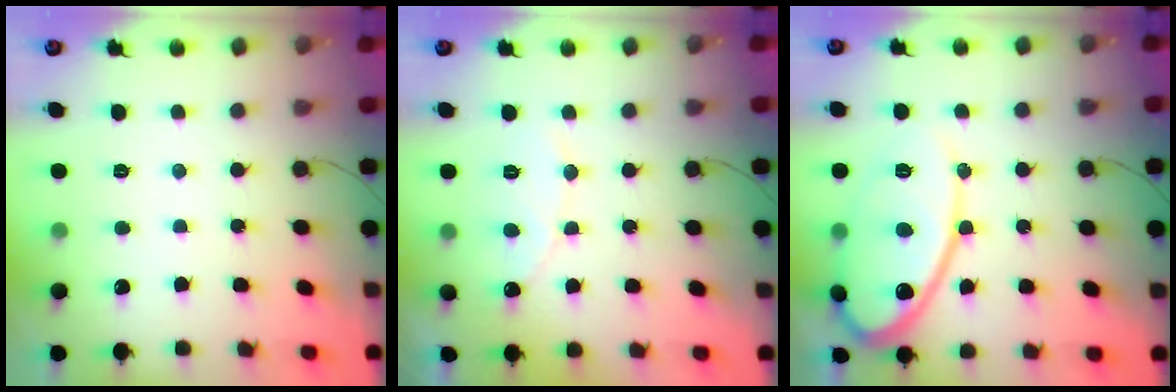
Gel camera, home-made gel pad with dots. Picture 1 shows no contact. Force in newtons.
{"total": 7.2, "press": 7.2, "slide": 0.5}
{"total": 15.6, "press": 15.5, "slide": 1.2}